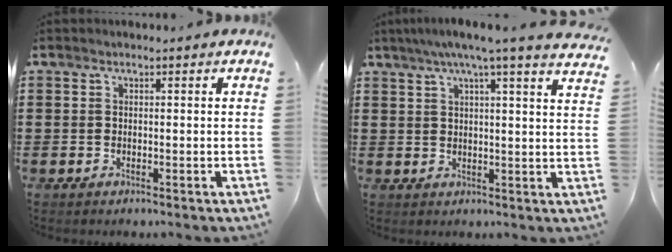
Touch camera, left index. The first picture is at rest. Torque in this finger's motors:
{"motor_torque": [2.14, 0.00, 0.68, 0.17]}